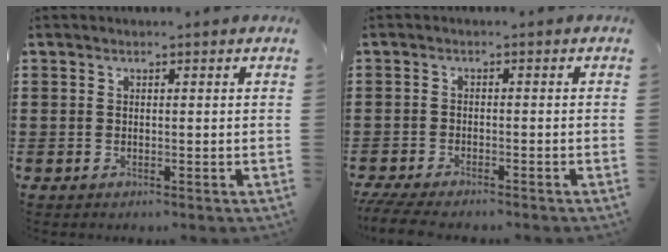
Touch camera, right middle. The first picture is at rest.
{"total": 2.9, "force": [-2.7, 0.2, 1.0], "torque": [-0.033, -0.005, -0.058]}